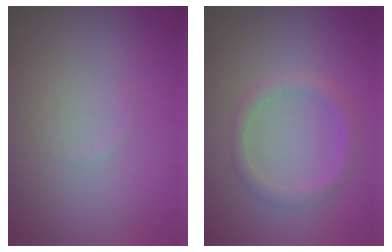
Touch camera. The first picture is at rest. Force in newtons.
{"total": 2.0, "press": 2.0, "slide": 0.1}